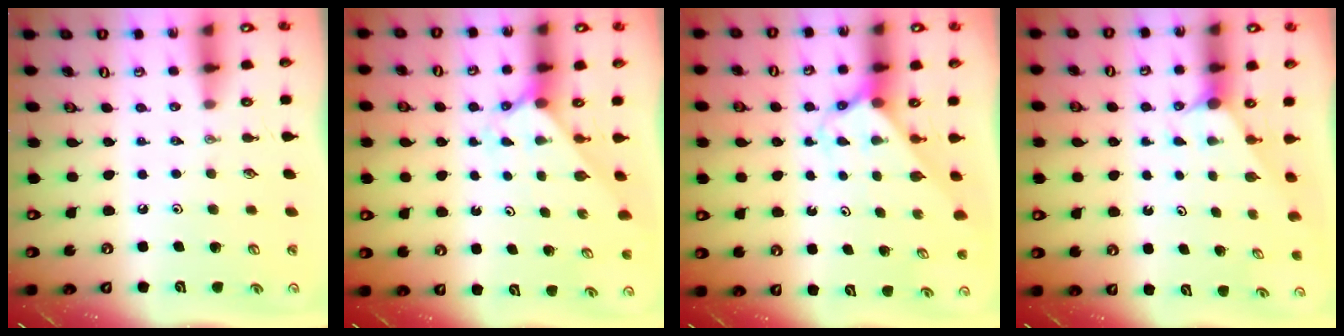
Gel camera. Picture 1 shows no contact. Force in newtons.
{"total": 2.2, "press": 2.2, "slide": 0.2}
{"total": 2.4, "press": 2.4, "slide": 0.2}
{"total": 1.5, "press": 1.5, "slide": 0.2}